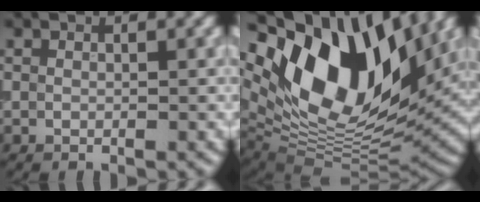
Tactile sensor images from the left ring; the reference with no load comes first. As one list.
[{"total": 17.8, "force": [7.0, 9.7, 13.2], "torque": [-0.258, 0.017, 0.118]}]